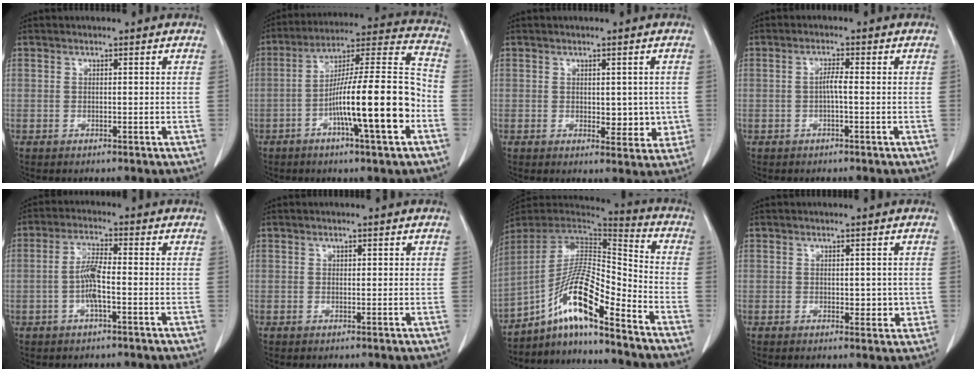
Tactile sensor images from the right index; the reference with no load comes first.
{"total": 17.9, "force": [-5.7, 1.2, 17.0], "torque": [-0.278, 0.009, -0.092]}
{"total": 4.5, "force": [0.0, 2.5, 3.7], "torque": [-0.036, -0.008, 0.007]}
{"total": 1.9, "force": [-0.3, 0.1, 1.8], "torque": [-0.034, 0.003, -0.006]}
{"total": 4.8, "force": [-1.1, 0.8, 4.7], "torque": [-0.098, 0.005, -0.024]}
{"total": 0.9, "force": [0.4, 0.5, 0.7], "torque": [-0.007, 0.000, 0.005]}
{"total": 14.0, "force": [-9.3, 1.2, 10.3], "torque": [-0.186, 0.016, -0.167]}
{"total": 3.0, "force": [-0.1, 1.8, 2.4], "torque": [-0.024, -0.003, 0.005]}